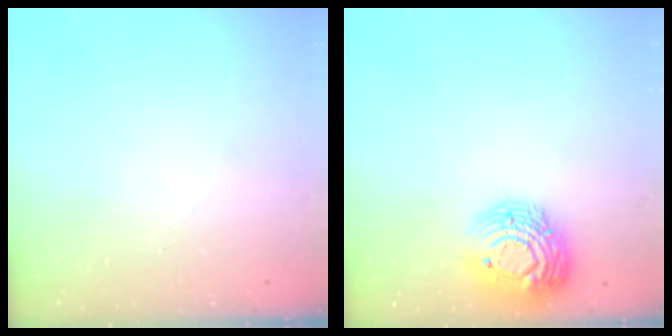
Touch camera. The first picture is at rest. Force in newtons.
{"total": 14.6, "press": 14.5, "slide": 0.9}